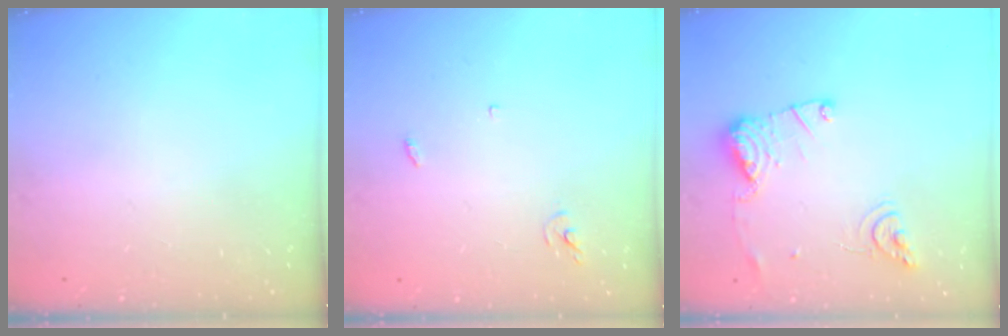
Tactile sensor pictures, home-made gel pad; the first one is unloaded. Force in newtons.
{"total": 3.0, "press": 3.0, "slide": 0.2}
{"total": 12.9, "press": 12.8, "slide": 1.5}